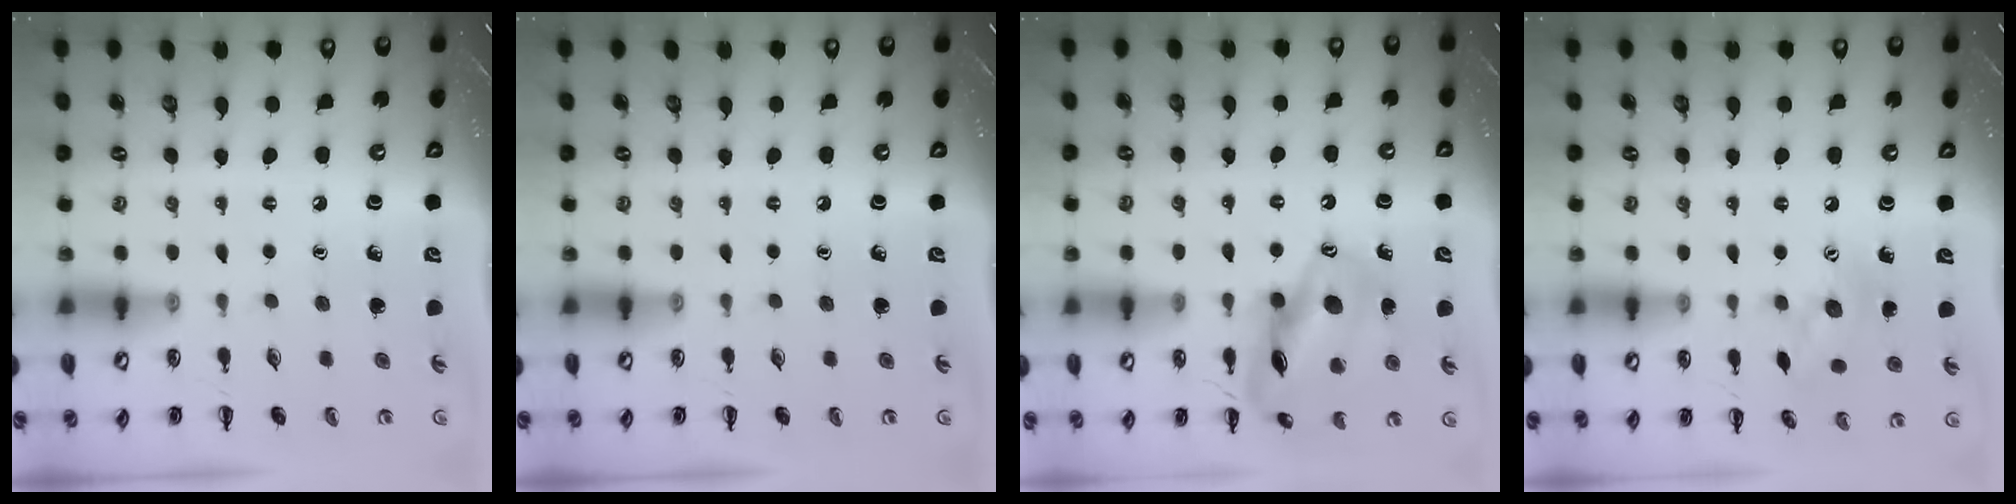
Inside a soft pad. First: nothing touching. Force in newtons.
{"total": 0.0}
{"total": 15.8, "press": 15.7, "slide": 1.9}
{"total": 9.3, "press": 9.2, "slide": 0.7}